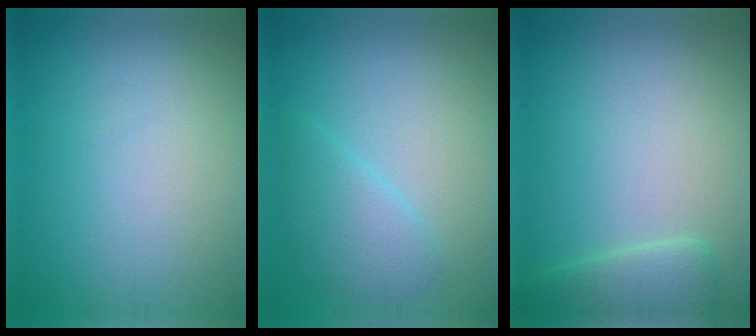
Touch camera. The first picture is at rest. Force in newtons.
{"total": 2.7, "press": 2.7, "slide": 0.1}
{"total": 2.9, "press": 2.9, "slide": 0.3}